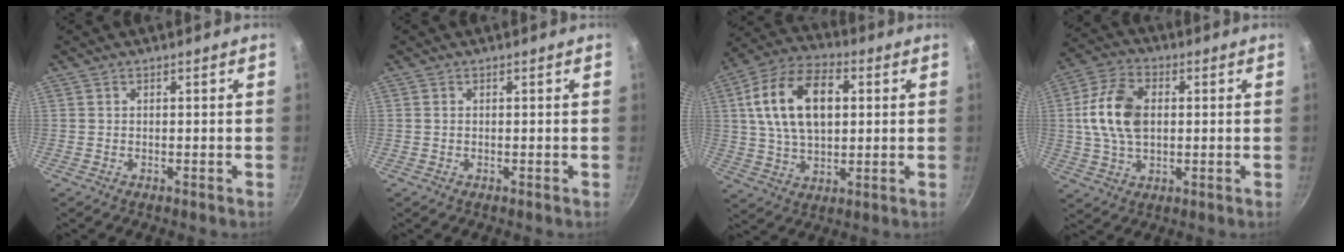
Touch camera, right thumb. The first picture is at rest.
{"total": 0.0}
{"total": 17.2, "force": [3.6, 10.3, 13.3], "torque": [-0.218, 0.011, 0.055]}
{"total": 12.6, "force": [1.3, 7.9, 9.7], "torque": [-0.175, 0.012, 0.017]}